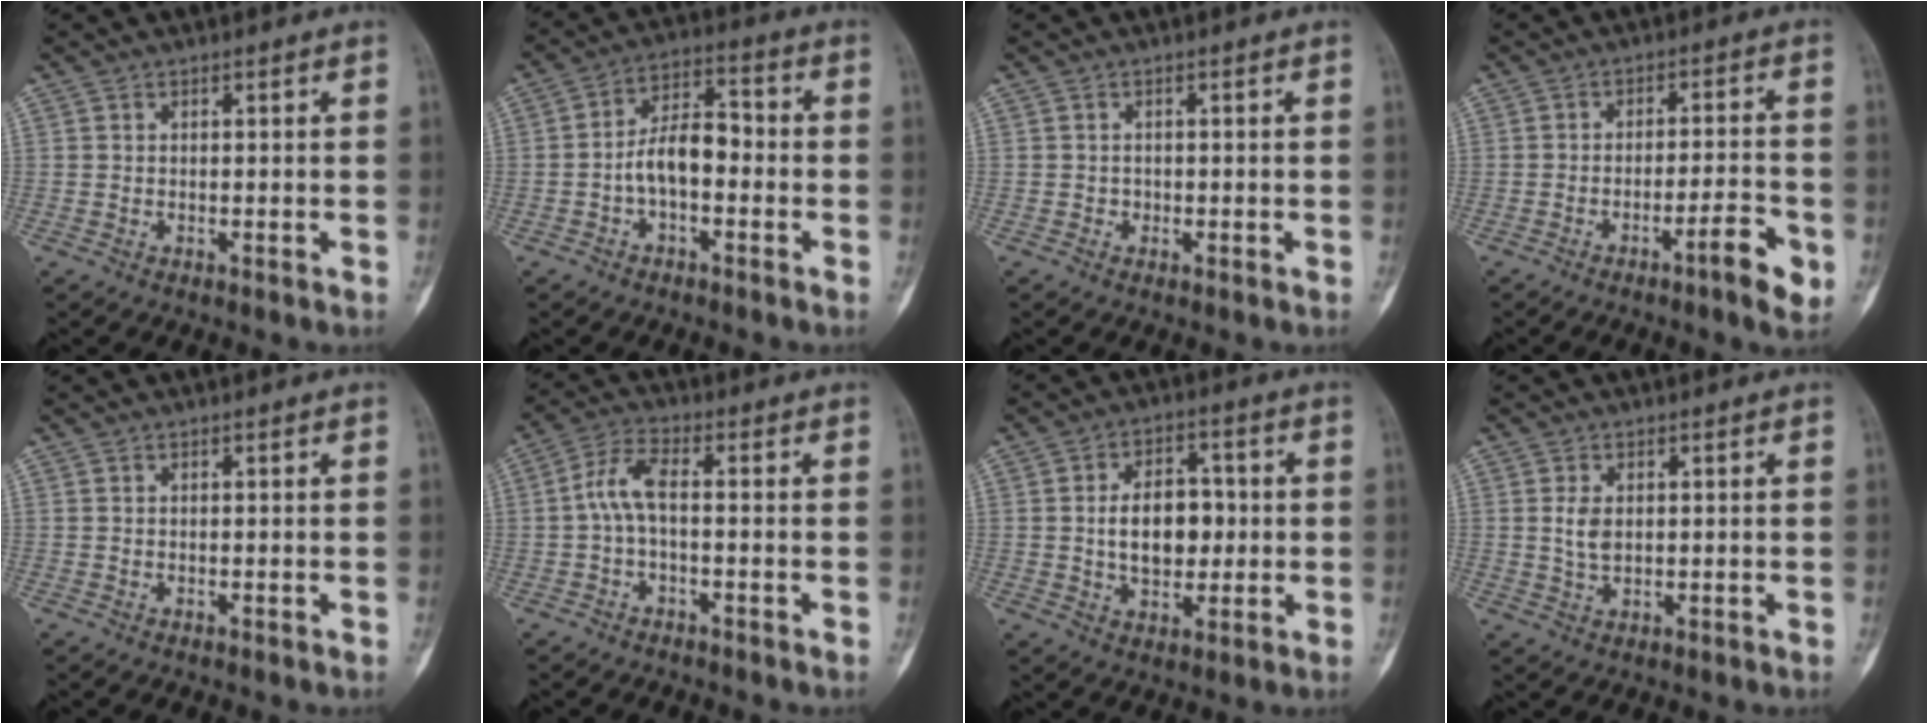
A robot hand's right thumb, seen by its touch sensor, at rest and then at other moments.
{"total": 8.3, "force": [-1.8, 4.4, 6.8], "torque": [-0.107, 0.039, -0.038]}
{"total": 0.7, "force": [-0.1, 0.7, 0.1], "torque": [0.003, 0.004, -0.002]}
{"total": 7.2, "force": [-3.5, 1.1, 6.2], "torque": [-0.089, 0.022, -0.047]}
{"total": 0.0}
{"total": 5.6, "force": [-0.5, 2.0, 5.2], "torque": [-0.116, 0.023, -0.019]}
{"total": 10.5, "force": [0.2, 6.8, 7.9], "torque": [-0.095, 0.012, 0.005]}
{"total": 3.5, "force": [0.6, 2.2, 2.7], "torque": [-0.044, -0.005, 0.016]}